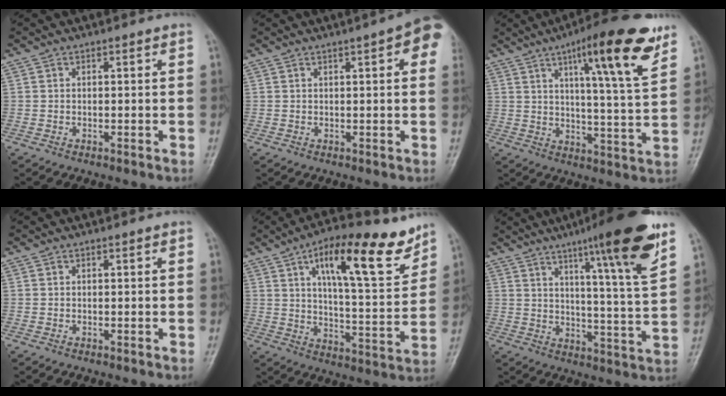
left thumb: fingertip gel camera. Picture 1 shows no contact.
{"total": 7.7, "force": [3.2, 2.1, 6.7], "torque": [-0.068, 0.004, 0.030]}
{"total": 17.4, "force": [9.8, 2.7, 14.1], "torque": [-0.191, -0.044, 0.144]}
{"total": 0.0}
{"total": 18.6, "force": [10.5, 5.8, 14.2], "torque": [-0.183, -0.045, 0.165]}
{"total": 18.1, "force": [10.7, 1.3, 14.5], "torque": [-0.196, -0.051, 0.155]}